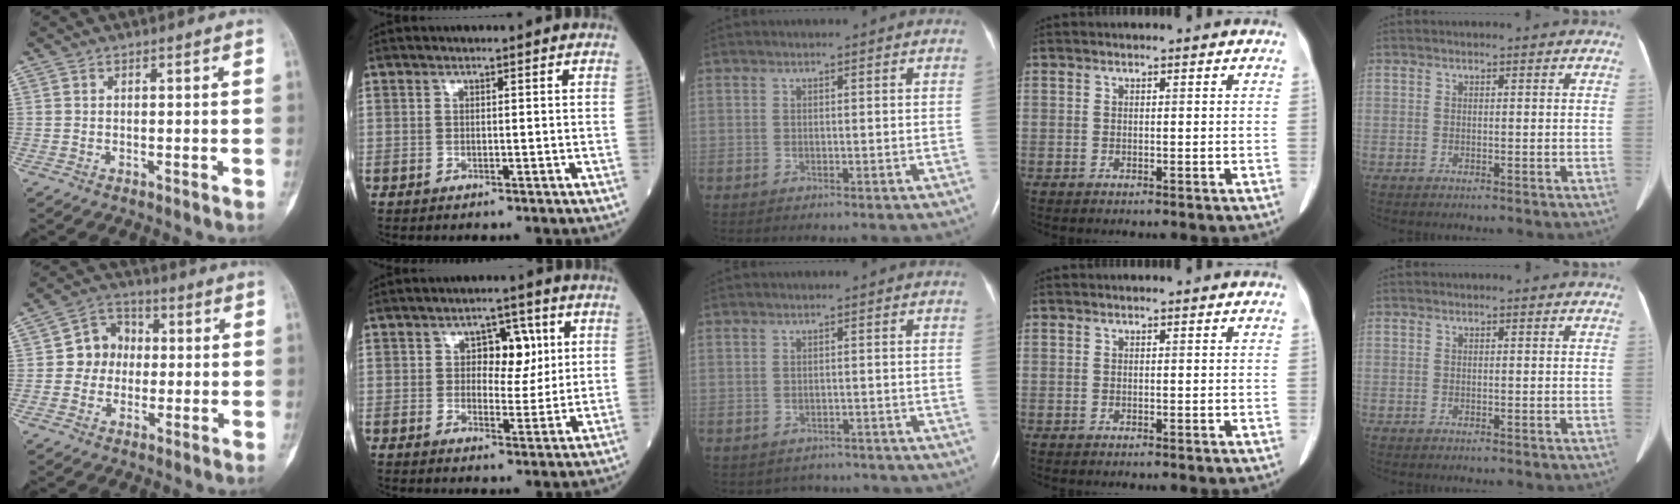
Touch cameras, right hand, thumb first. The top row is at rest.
{"thumb": {"total": 7.6, "force": [-0.1, 6.9, 3.2], "torque": [-0.016, 0.022, -0.016]}, "index": {"total": 6.0, "force": [1.6, 3.4, 4.7], "torque": [-0.059, 0.011, 0.024]}, "middle": {"total": 3.6, "force": [-3.2, 1.6, -0.5], "torque": [0.002, 0.008, -0.041]}}